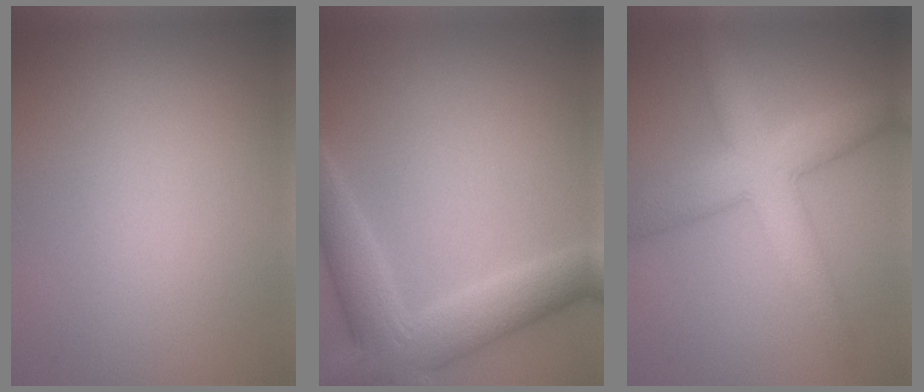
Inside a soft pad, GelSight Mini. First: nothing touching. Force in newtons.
{"total": 7.3, "press": 7.2, "slide": 0.3}
{"total": 6.4, "press": 6.4, "slide": 0.2}